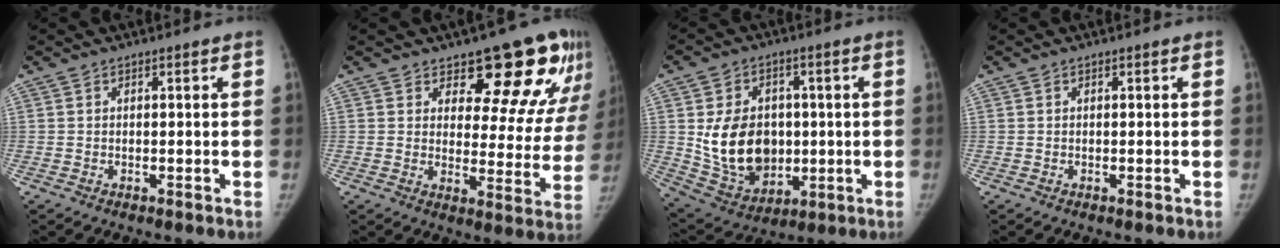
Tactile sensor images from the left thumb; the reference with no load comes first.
{"total": 17.4, "force": [12.3, 7.3, 9.9], "torque": [-0.067, -0.075, 0.143]}
{"total": 15.8, "force": [0.5, 12.0, 10.2], "torque": [-0.134, -0.010, 0.036]}
{"total": 0.0}